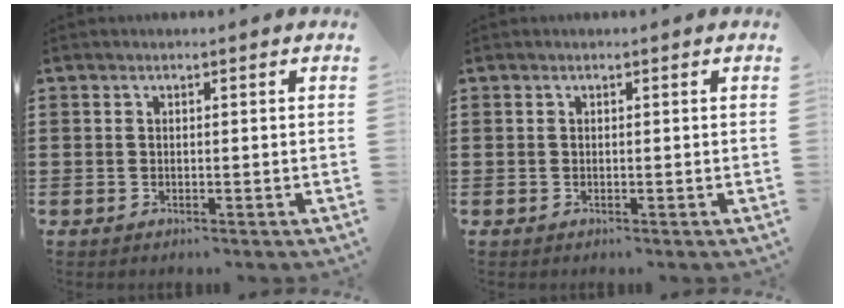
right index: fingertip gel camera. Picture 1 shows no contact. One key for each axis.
{"total": 0.0}